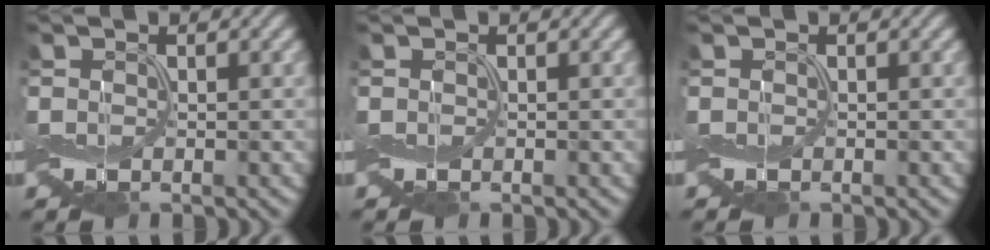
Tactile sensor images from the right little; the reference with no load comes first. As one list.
[{"total": 0.0}, {"total": 0.0}]